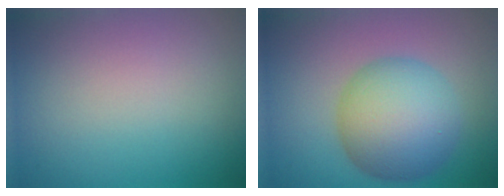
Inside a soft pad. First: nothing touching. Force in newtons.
{"total": 8.0, "press": 8.0, "slide": 0.2}